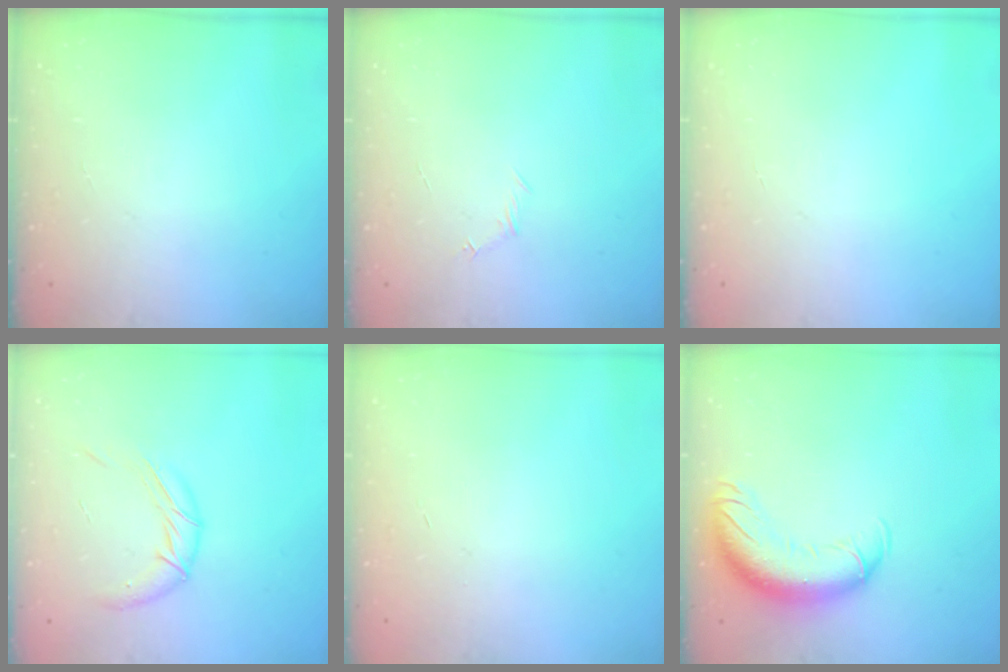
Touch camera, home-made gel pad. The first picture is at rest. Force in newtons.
{"total": 3.9, "press": 3.7, "slide": 1.0}
{"total": 0.0}
{"total": 9.5, "press": 9.4, "slide": 1.1}
{"total": 0.6, "press": 0.5, "slide": 0.2}
{"total": 14.0, "press": 13.6, "slide": 3.3}